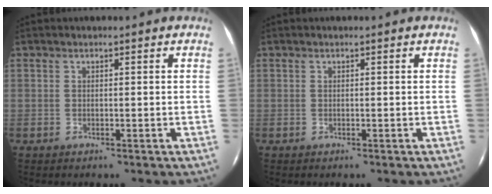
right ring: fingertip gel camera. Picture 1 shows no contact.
{"total": 0.0}